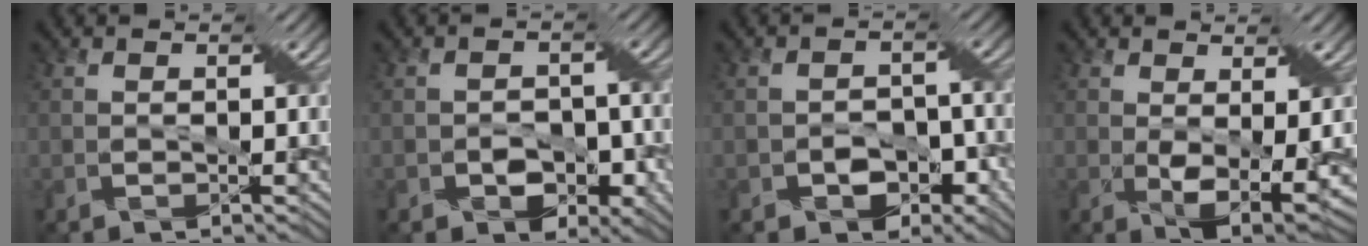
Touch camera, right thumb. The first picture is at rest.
{"total": 4.0, "force": [-1.7, 3.1, 1.8], "torque": [-0.017, 0.002, -0.028]}
{"total": 5.8, "force": [-3.2, 4.1, 2.6], "torque": [-0.032, -0.005, -0.050]}
{"total": 5.5, "force": [0.3, 1.9, 5.2], "torque": [-0.093, -0.015, 0.016]}